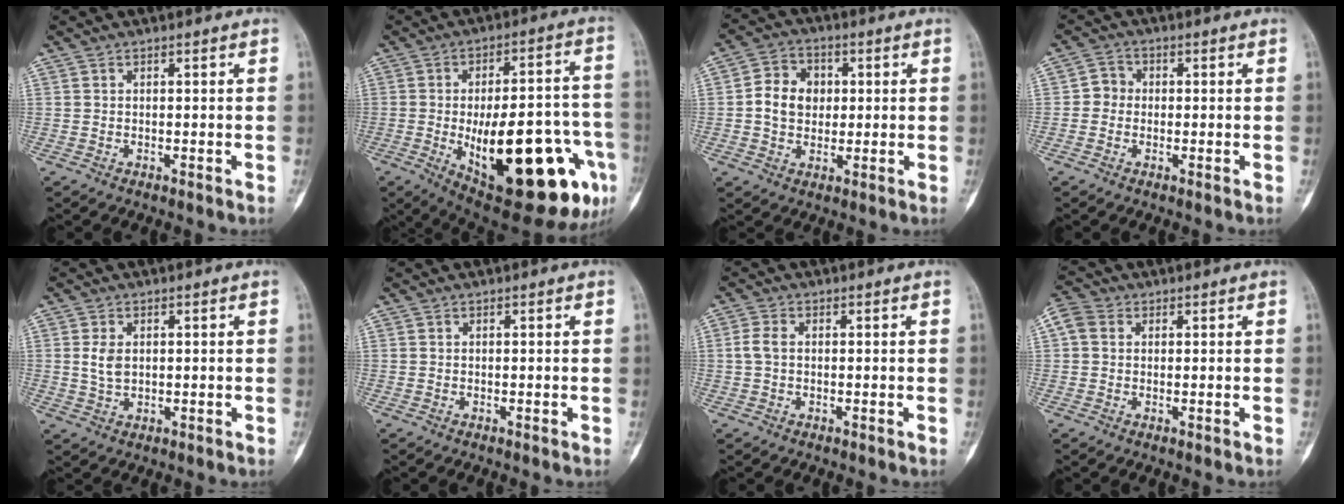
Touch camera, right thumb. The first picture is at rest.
{"total": 30.5, "force": [-9.0, 11.4, 26.8], "torque": [-0.325, 0.010, -0.102]}
{"total": 8.5, "force": [0.6, 7.0, 4.8], "torque": [-0.053, 0.009, 0.005]}
{"total": 3.0, "force": [-0.4, 2.8, 1.1], "torque": [0.001, 0.009, -0.016]}
{"total": 3.7, "force": [0.6, 2.6, 2.6], "torque": [-0.042, -0.001, 0.016]}
{"total": 0.0}
{"total": 2.6, "force": [0.0, 1.6, 2.0], "torque": [-0.049, 0.005, -0.003]}
{"total": 4.1, "force": [1.0, 3.3, 2.0], "torque": [-0.042, 0.014, 0.015]}